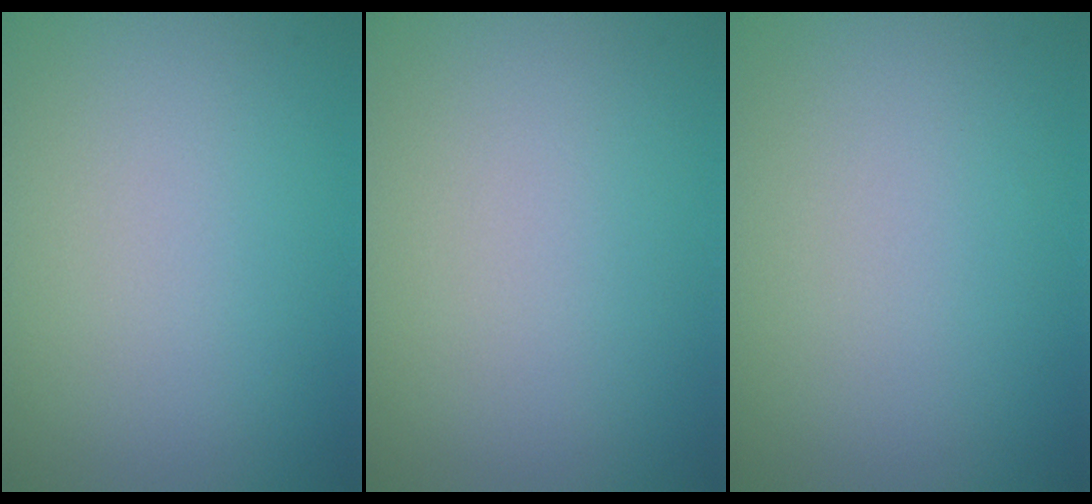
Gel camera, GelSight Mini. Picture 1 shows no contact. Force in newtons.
{"total": 0.0}
{"total": 0.0}